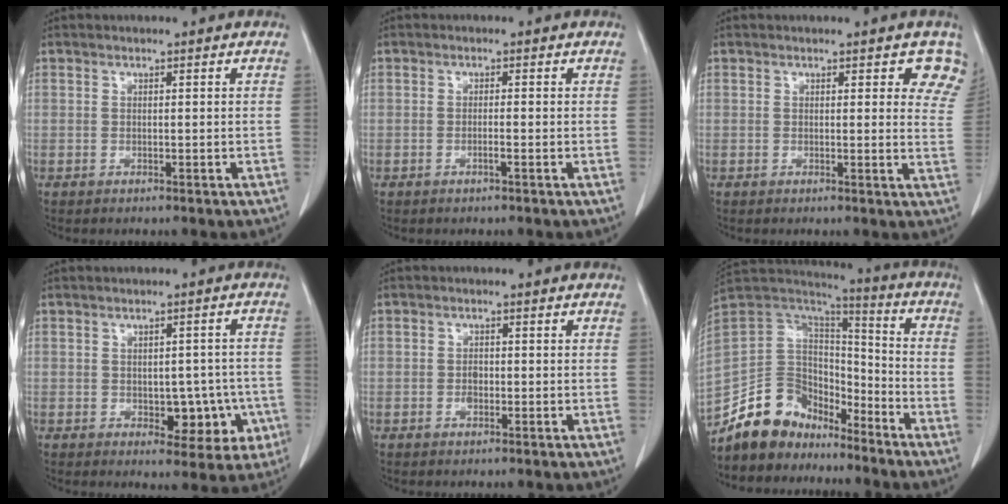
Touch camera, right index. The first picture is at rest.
{"total": 1.1, "force": [-0.5, -0.1, 1.0], "torque": [-0.019, 0.001, -0.008]}
{"total": 5.1, "force": [3.9, 1.9, 2.6], "torque": [-0.012, -0.014, 0.020]}
{"total": 7.4, "force": [-1.8, 4.4, 5.6], "torque": [-0.050, 0.016, -0.012]}
{"total": 1.4, "force": [-0.4, 0.9, 1.0], "torque": [-0.018, 0.003, -0.006]}
{"total": 13.2, "force": [-10.7, 7.1, 3.0], "torque": [-0.051, 0.064, -0.194]}